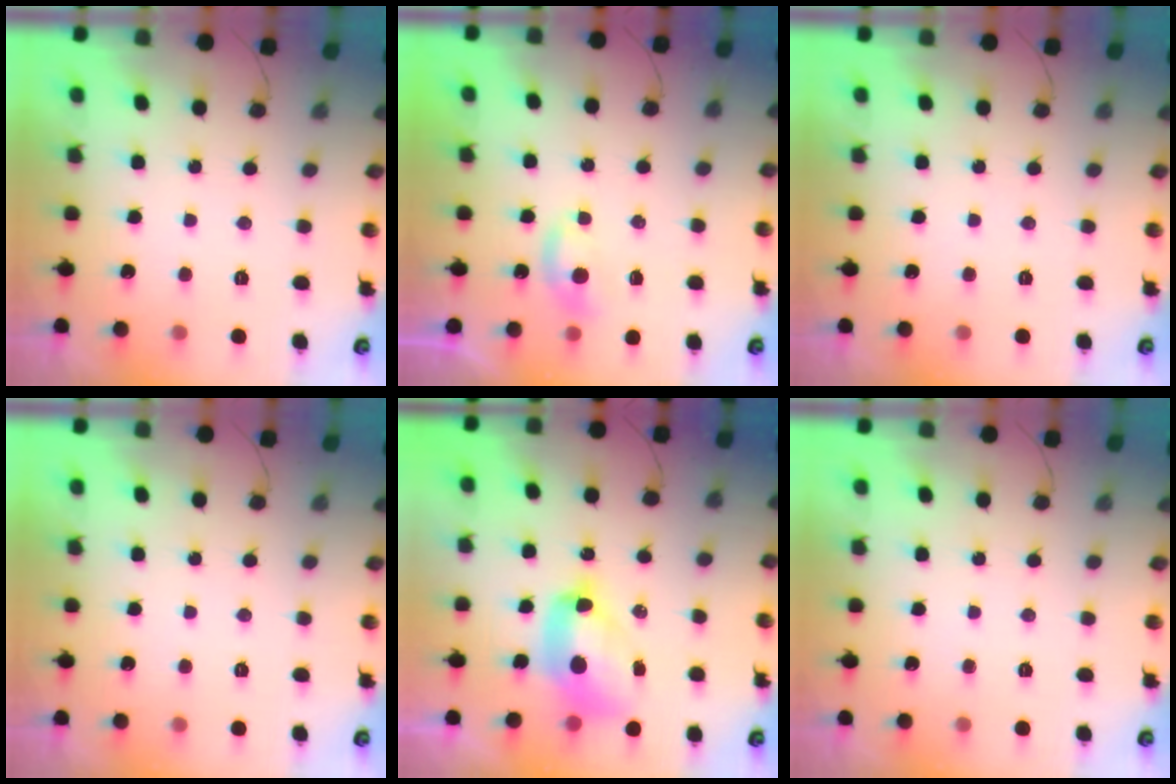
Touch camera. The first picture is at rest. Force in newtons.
{"total": 4.7, "press": 4.6, "slide": 0.6}
{"total": 0.0}
{"total": 0.0}
{"total": 11.1, "press": 11.0, "slide": 1.2}
{"total": 0.0}